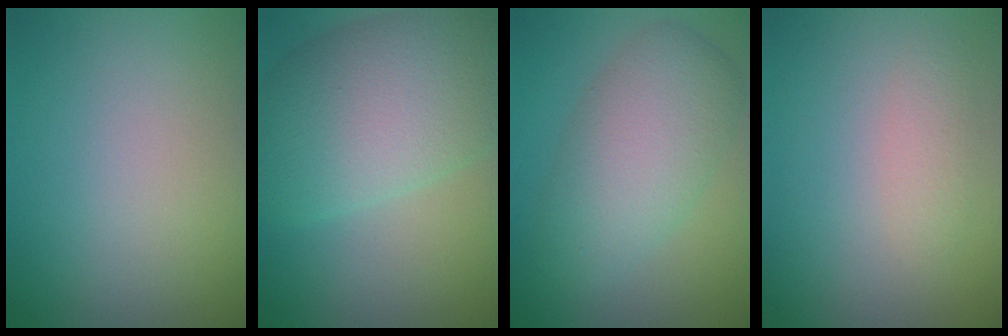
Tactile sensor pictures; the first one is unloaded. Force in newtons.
{"total": 10.5, "press": 10.5, "slide": 0.4}
{"total": 6.2, "press": 6.2, "slide": 0.2}
{"total": 1.4, "press": 1.4, "slide": 0.1}